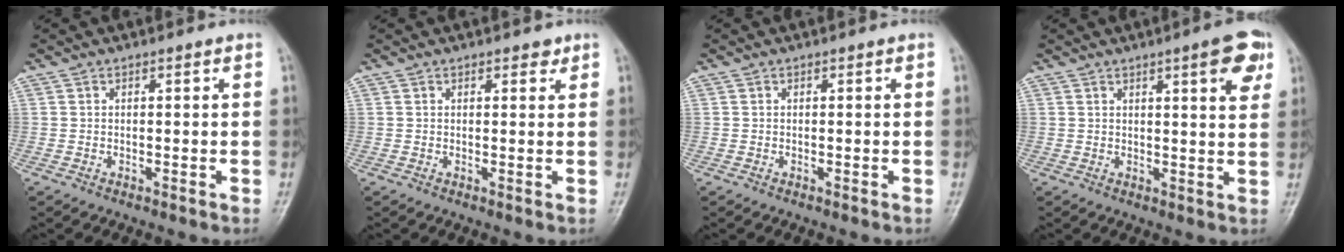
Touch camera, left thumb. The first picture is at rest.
{"total": 1.6, "force": [1.1, 0.8, 0.8], "torque": [0.001, -0.005, 0.011]}
{"total": 0.0}
{"total": 6.5, "force": [3.3, 1.3, 5.5], "torque": [-0.060, -0.013, 0.039]}